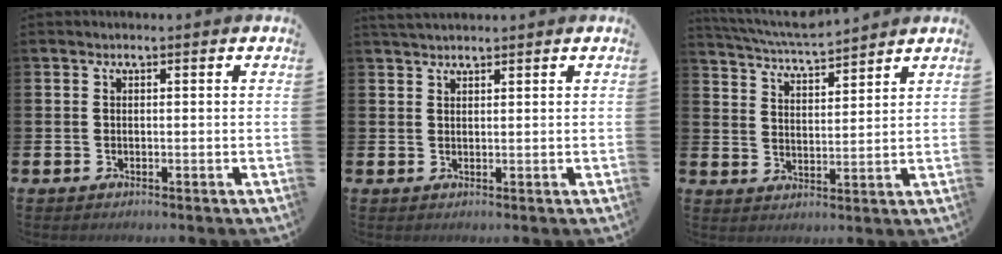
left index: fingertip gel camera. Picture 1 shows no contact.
{"total": 1.9, "force": [1.8, 0.3, 0.3], "torque": [-0.008, 0.002, 0.033]}
{"total": 5.8, "force": [5.7, 0.2, 1.0], "torque": [-0.045, -0.033, 0.102]}